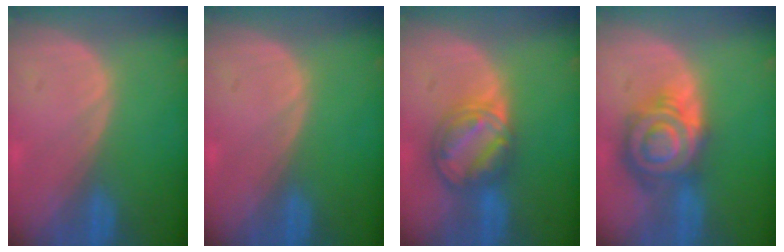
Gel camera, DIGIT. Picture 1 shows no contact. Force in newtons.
{"total": 0.0}
{"total": 8.2, "press": 7.0, "slide": 4.2}
{"total": 8.9, "press": 8.9, "slide": 0.6}